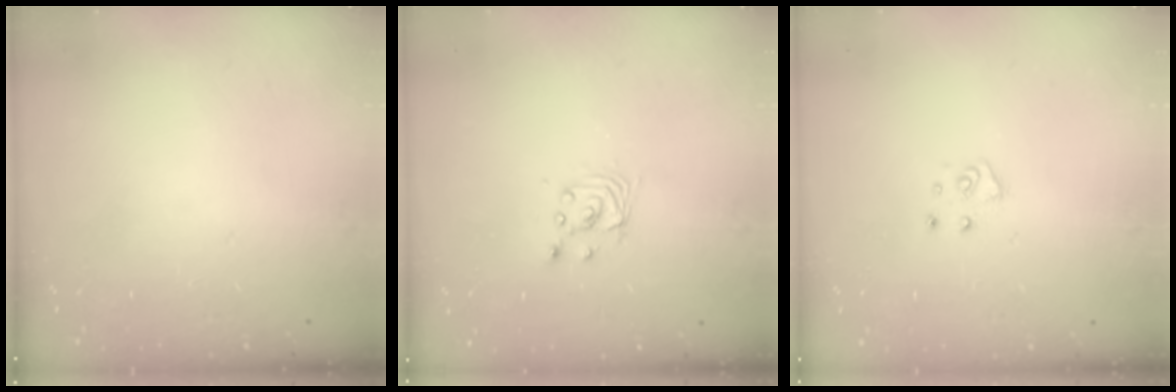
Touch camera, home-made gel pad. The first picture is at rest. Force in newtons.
{"total": 2.9, "press": 2.9, "slide": 0.0}
{"total": 6.4, "press": 6.4, "slide": 0.6}